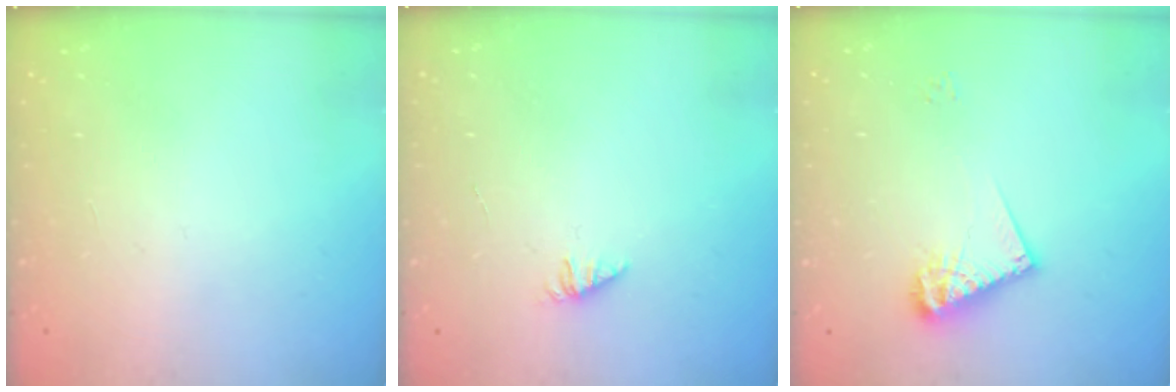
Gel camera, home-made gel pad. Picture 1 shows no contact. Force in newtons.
{"total": 1.8, "press": 1.7, "slide": 0.4}
{"total": 9.4, "press": 9.4, "slide": 0.4}